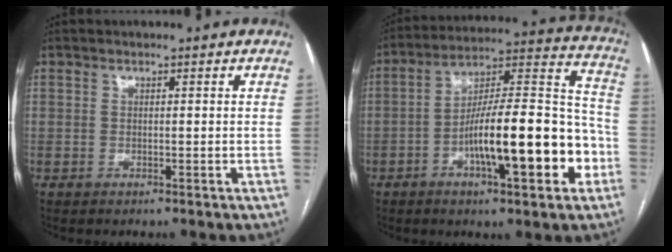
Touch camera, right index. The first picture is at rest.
{"total": 19.4, "force": [-6.3, 3.8, 17.9], "torque": [-0.276, 0.022, -0.094]}